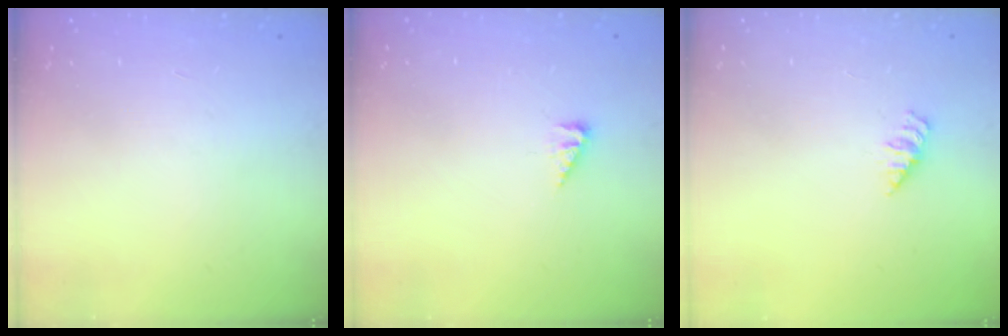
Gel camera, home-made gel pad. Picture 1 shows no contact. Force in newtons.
{"total": 2.7, "press": 2.7, "slide": 0.4}
{"total": 1.4, "press": 1.3, "slide": 0.2}